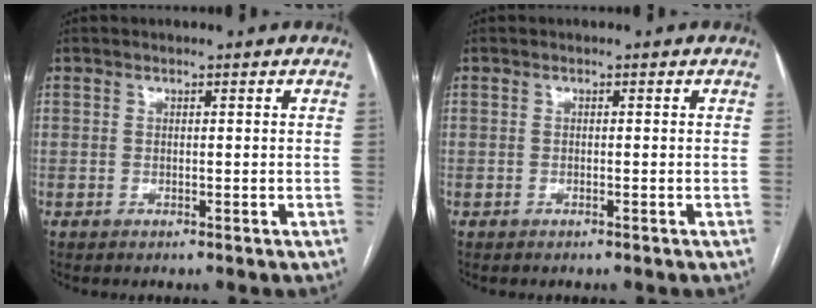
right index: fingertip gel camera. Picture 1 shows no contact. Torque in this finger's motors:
{"motor_torque": [-0.24, 0.15, -0.04, -0.01]}